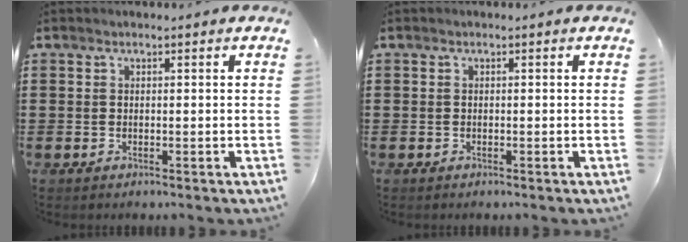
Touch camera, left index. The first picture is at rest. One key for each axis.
{"total": 0.0}